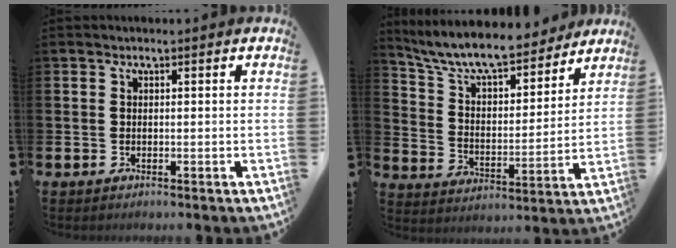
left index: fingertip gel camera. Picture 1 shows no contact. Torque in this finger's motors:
{"motor_torque": [1.09, -1.05, 1.05, 0.21]}